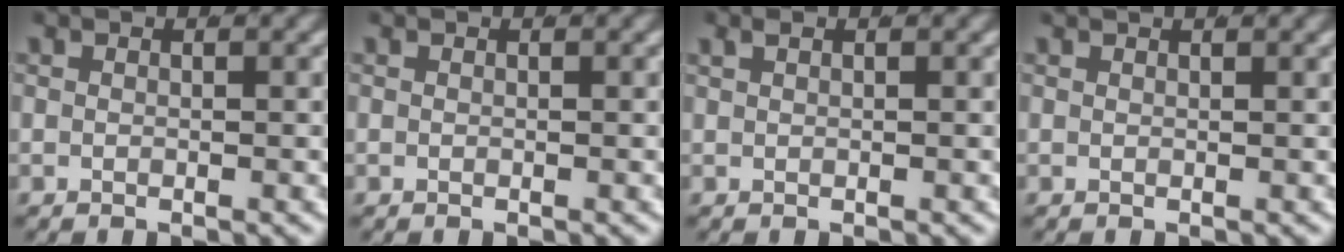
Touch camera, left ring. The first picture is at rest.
{"total": 0.0}
{"total": 0.6, "force": [0.4, -0.3, 0.3], "torque": [-0.005, -0.002, 0.013]}
{"total": 0.9, "force": [0.8, -0.3, 0.2], "torque": [0.003, 0.001, 0.012]}